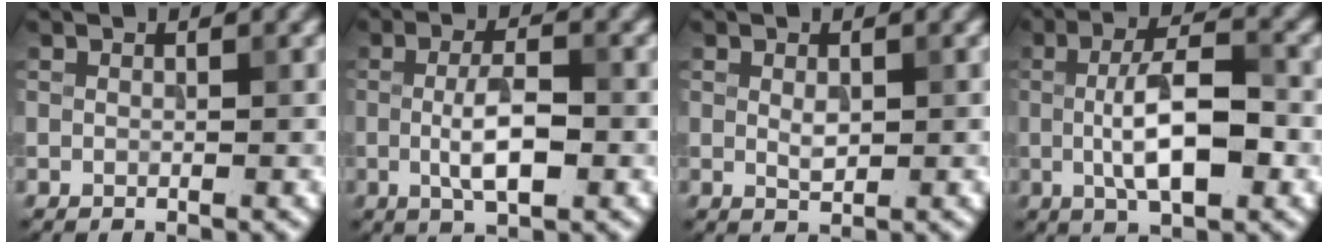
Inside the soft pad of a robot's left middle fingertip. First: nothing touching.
{"total": 4.4, "force": [-0.5, 1.4, 4.1], "torque": [-0.080, 0.000, -0.012]}
{"total": 1.4, "force": [0.2, 0.7, 1.1], "torque": [-0.022, -0.002, 0.007]}
{"total": 6.8, "force": [-0.6, 2.4, 6.3], "torque": [-0.113, 0.004, -0.013]}